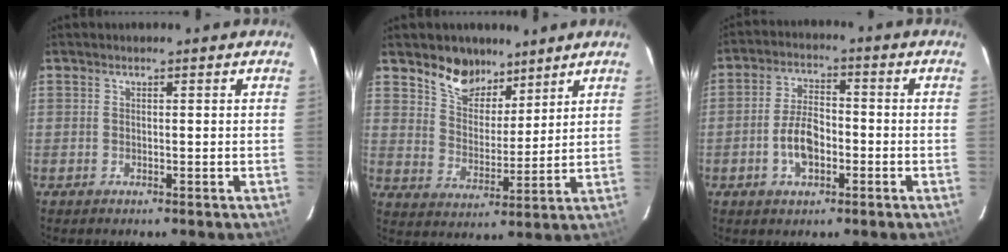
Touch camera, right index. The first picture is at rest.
{"total": 9.2, "force": [6.8, 5.4, 2.9], "torque": [-0.048, 0.002, 0.125]}
{"total": 7.5, "force": [-2.4, 4.0, 5.8], "torque": [-0.115, 0.012, -0.039]}